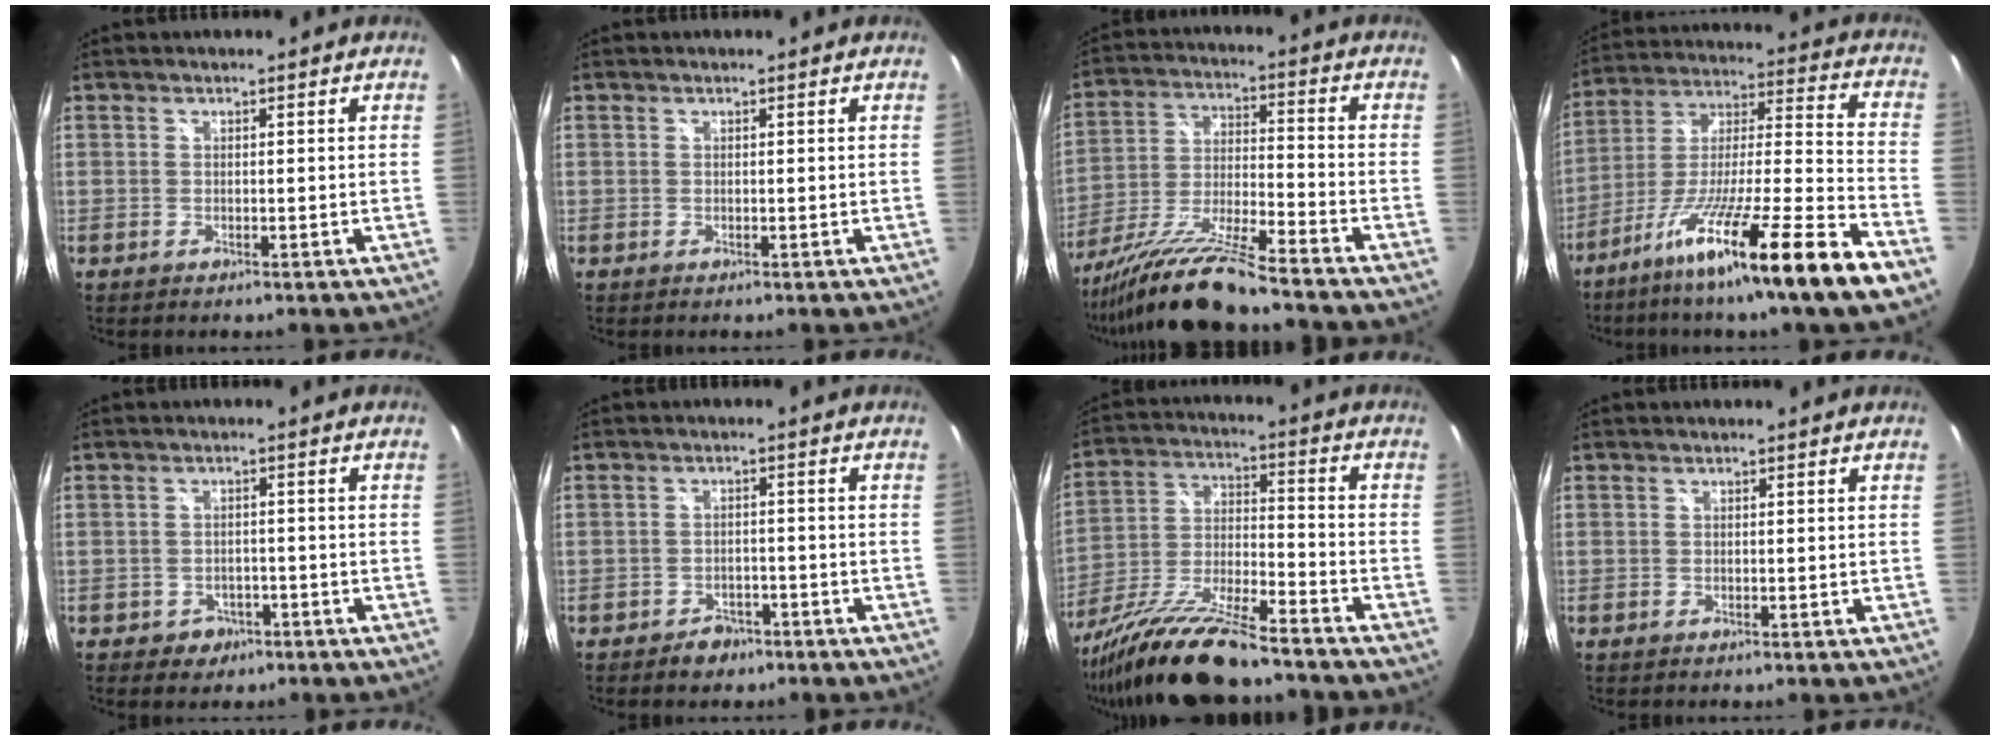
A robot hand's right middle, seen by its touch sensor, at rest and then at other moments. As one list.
[{"total": 0.0}, {"total": 15.8, "force": [-13.4, -0.7, 8.3], "torque": [-0.169, -0.029, -0.249]}, {"total": 21.9, "force": [-14.9, -1.7, 15.9], "torque": [-0.255, -0.041, -0.247]}, {"total": 3.7, "force": [-2.0, 3.1, 0.7], "torque": [-0.024, 0.004, -0.024]}, {"total": 4.1, "force": [-3.0, 2.6, 0.8], "torque": [-0.026, 0.005, -0.041]}, {"total": 18.2, "force": [-14.7, 2.5, 10.4], "torque": [-0.218, -0.036, -0.262]}, {"total": 0.0}]